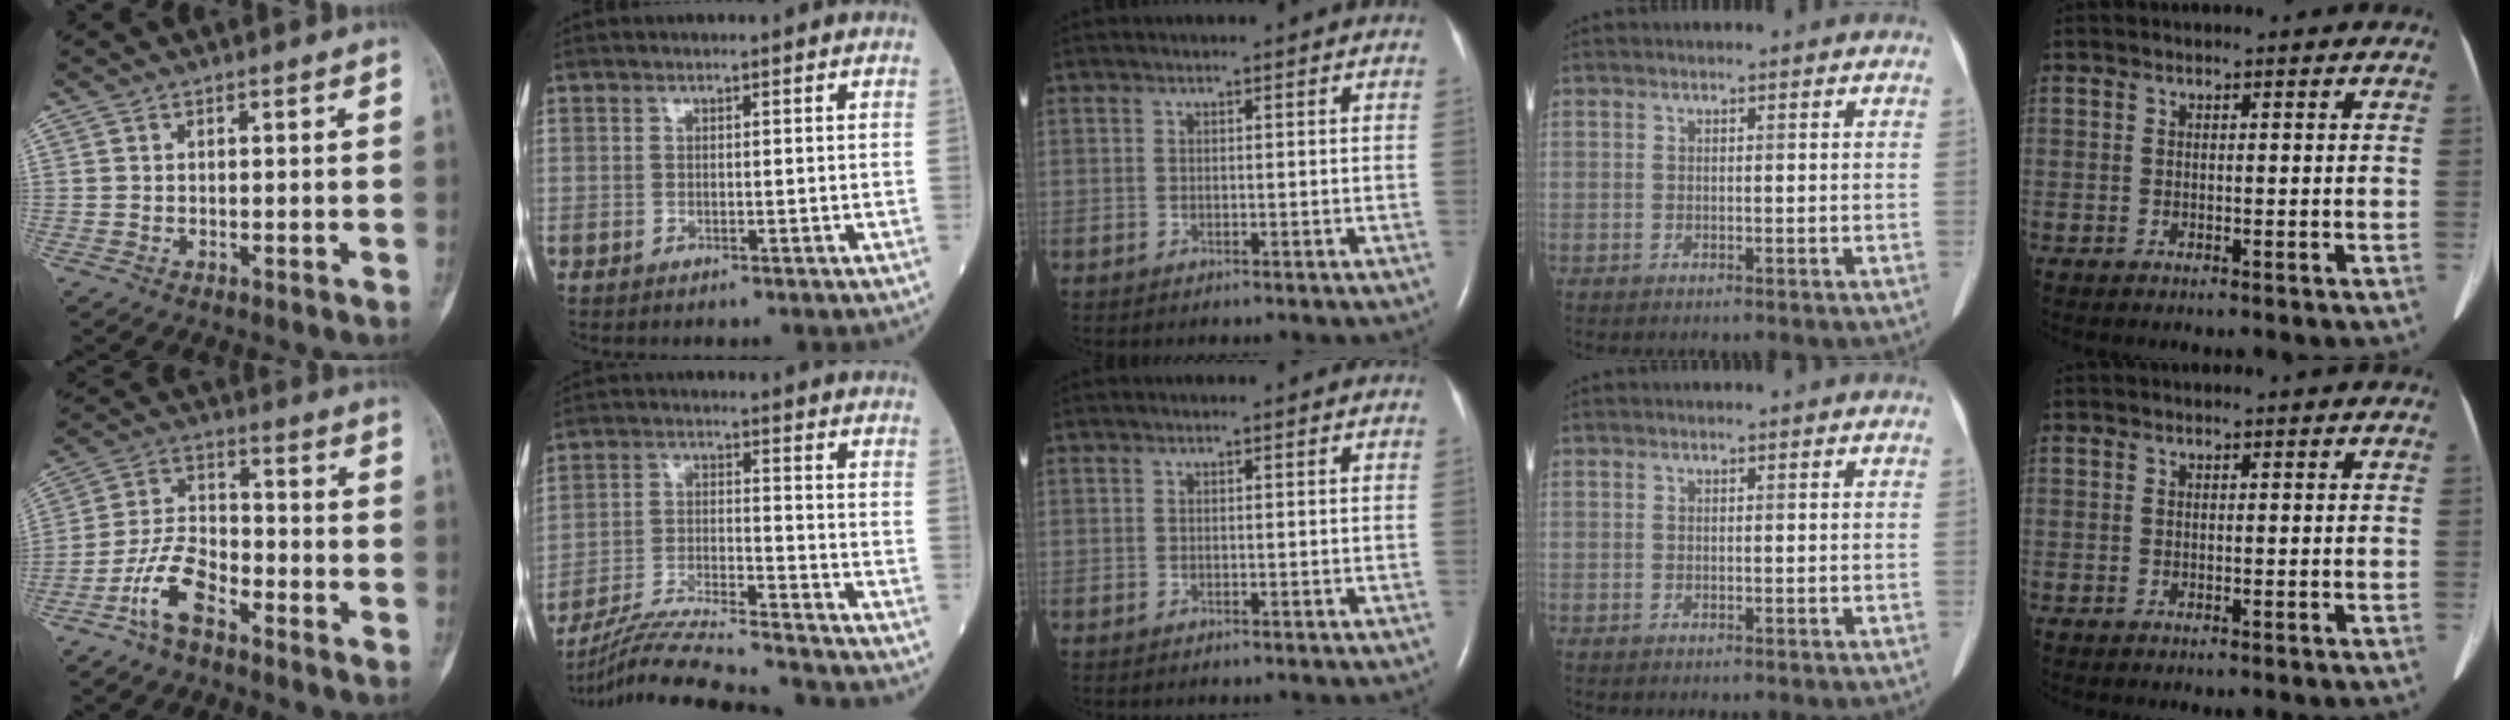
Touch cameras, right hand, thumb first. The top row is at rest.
{"thumb": {"total": 9.2, "force": [-5.5, 4.3, 6.0], "torque": [-0.120, 0.039, -0.113]}, "index": {"total": 17.4, "force": [-16.3, -0.5, 6.2], "torque": [-0.125, -0.023, -0.268]}}